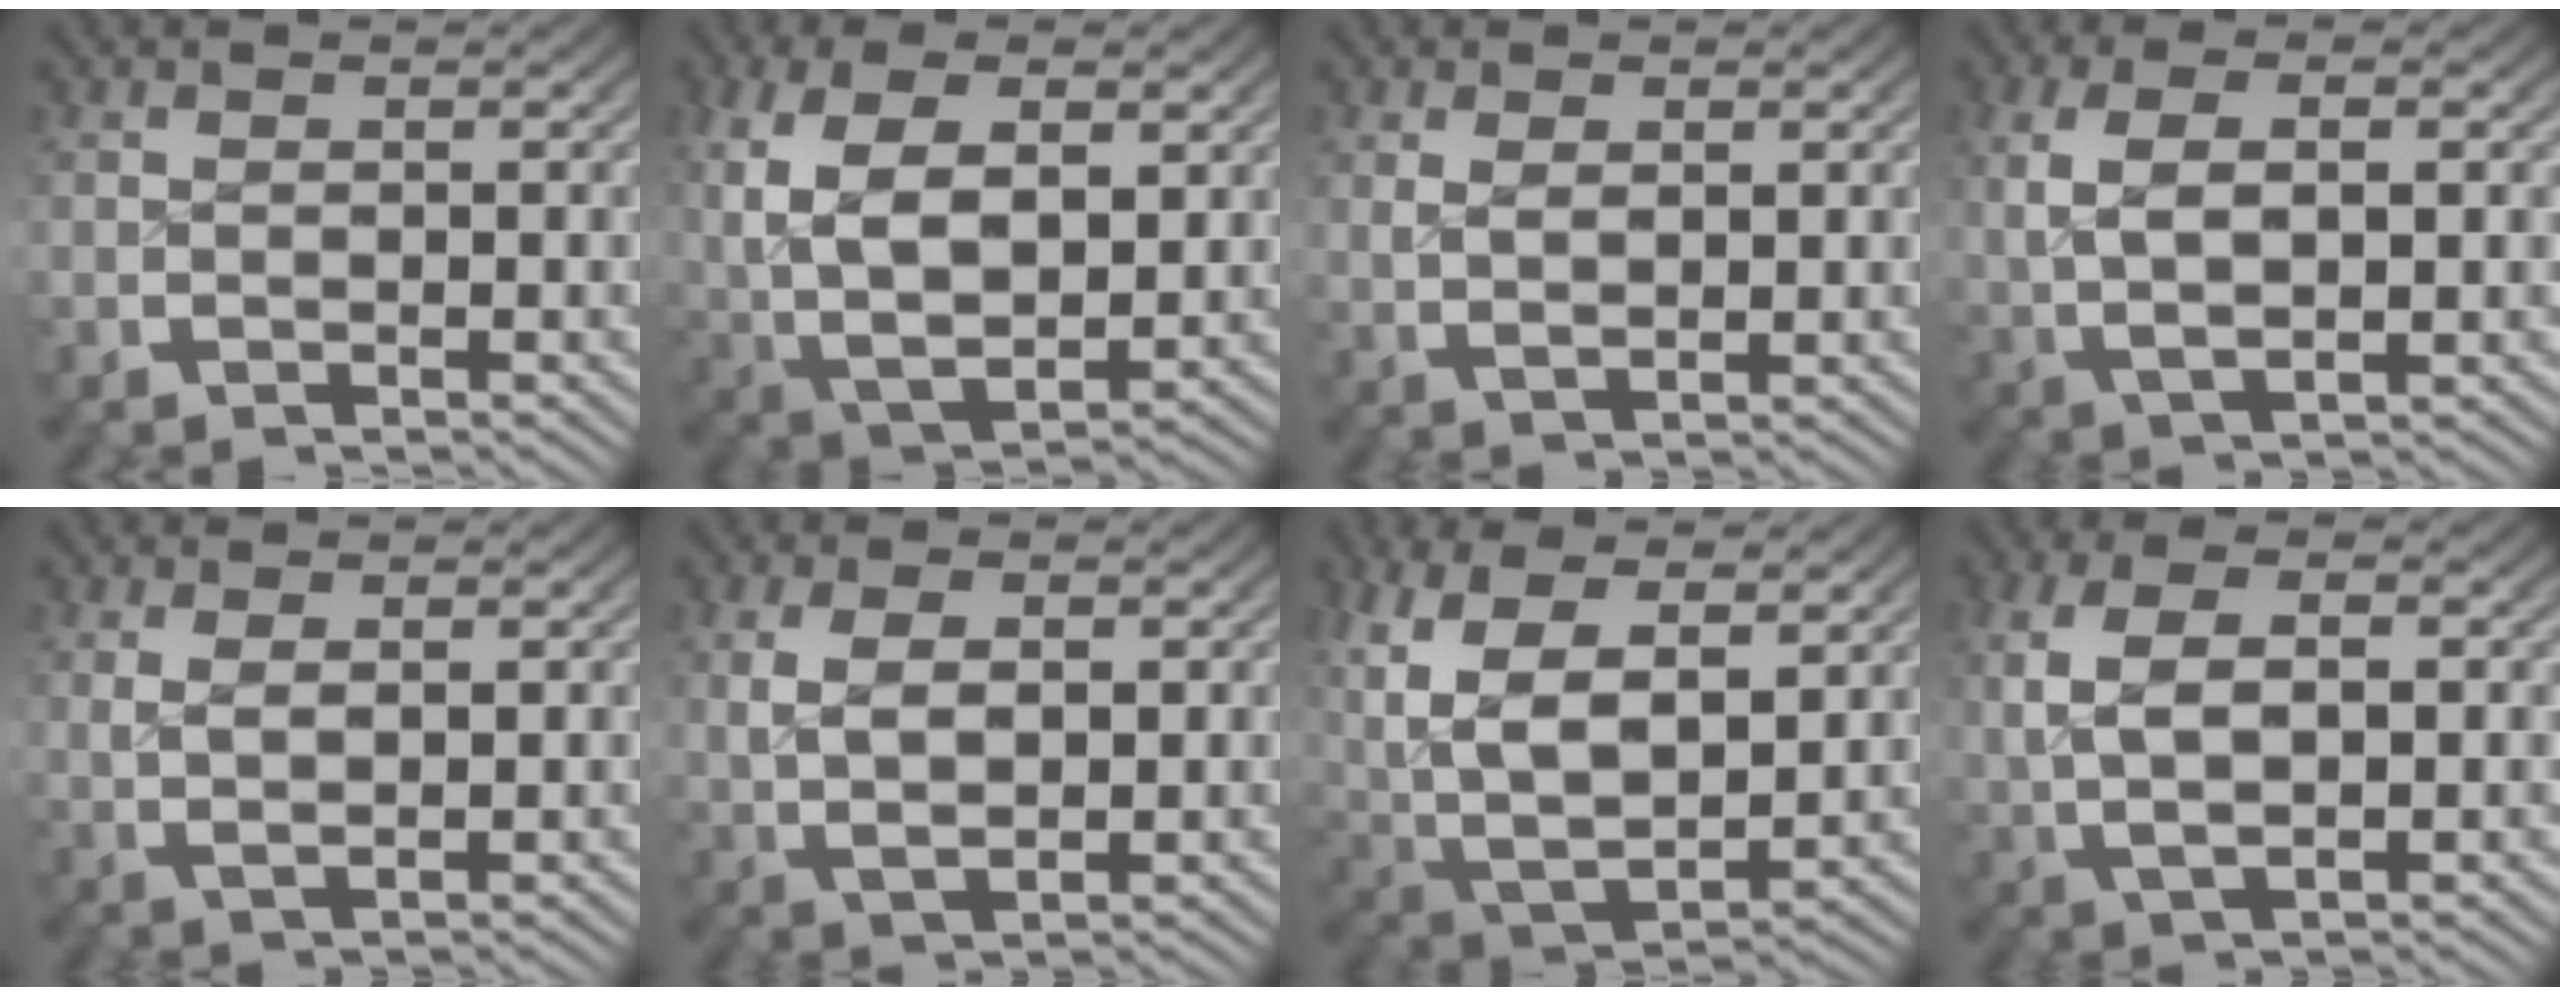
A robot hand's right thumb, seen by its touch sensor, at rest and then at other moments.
{"total": 10.1, "force": [-0.1, 6.7, 7.6], "torque": [-0.185, -0.035, 0.023]}
{"total": 1.8, "force": [1.0, 0.6, 1.4], "torque": [-0.028, -0.004, 0.030]}
{"total": 6.0, "force": [0.9, 3.2, 4.9], "torque": [-0.104, -0.002, 0.028]}
{"total": 2.2, "force": [1.0, 0.7, 1.9], "torque": [-0.037, -0.005, 0.029]}
{"total": 4.8, "force": [0.7, 2.9, 3.7], "torque": [-0.076, -0.009, 0.027]}
{"total": 11.4, "force": [0.9, 7.8, 8.3], "torque": [-0.209, -0.048, 0.040]}
{"total": 6.8, "force": [1.0, 3.9, 5.5], "torque": [-0.116, -0.003, 0.029]}